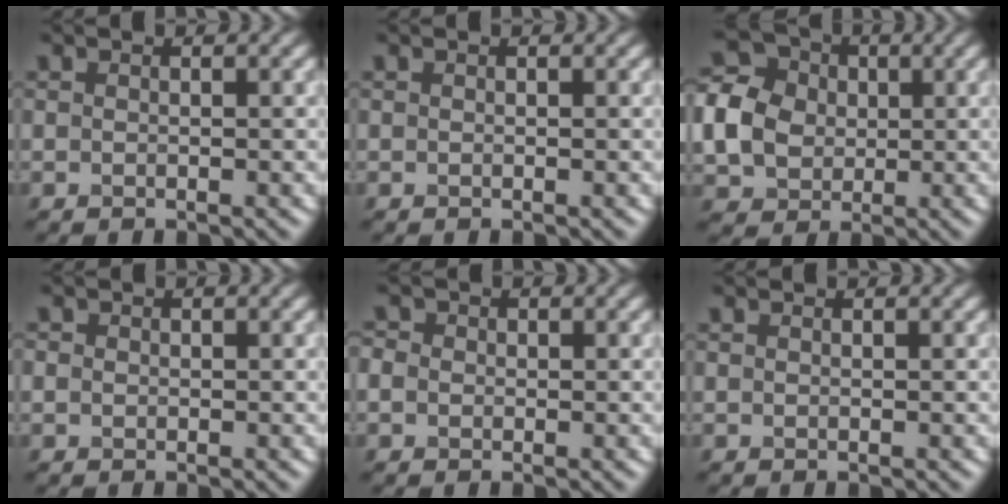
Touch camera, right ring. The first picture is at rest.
{"total": 0.0}
{"total": 6.1, "force": [0.0, 5.2, 3.2], "torque": [-0.084, 0.014, -0.004]}
{"total": 0.8, "force": [0.2, 0.8, 0.3], "torque": [-0.005, 0.004, -0.004]}
{"total": 2.7, "force": [0.8, 2.3, 1.2], "torque": [-0.015, 0.018, -0.013]}
{"total": 0.0}